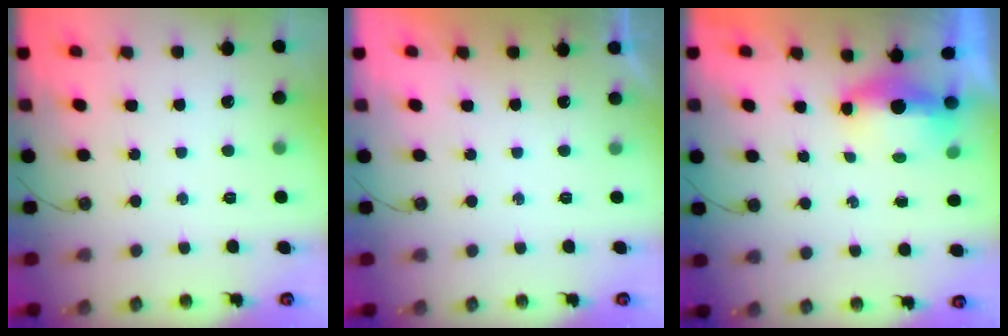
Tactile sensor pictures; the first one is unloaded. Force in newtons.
{"total": 0.0}
{"total": 13.6, "press": 6.9, "slide": 11.7}